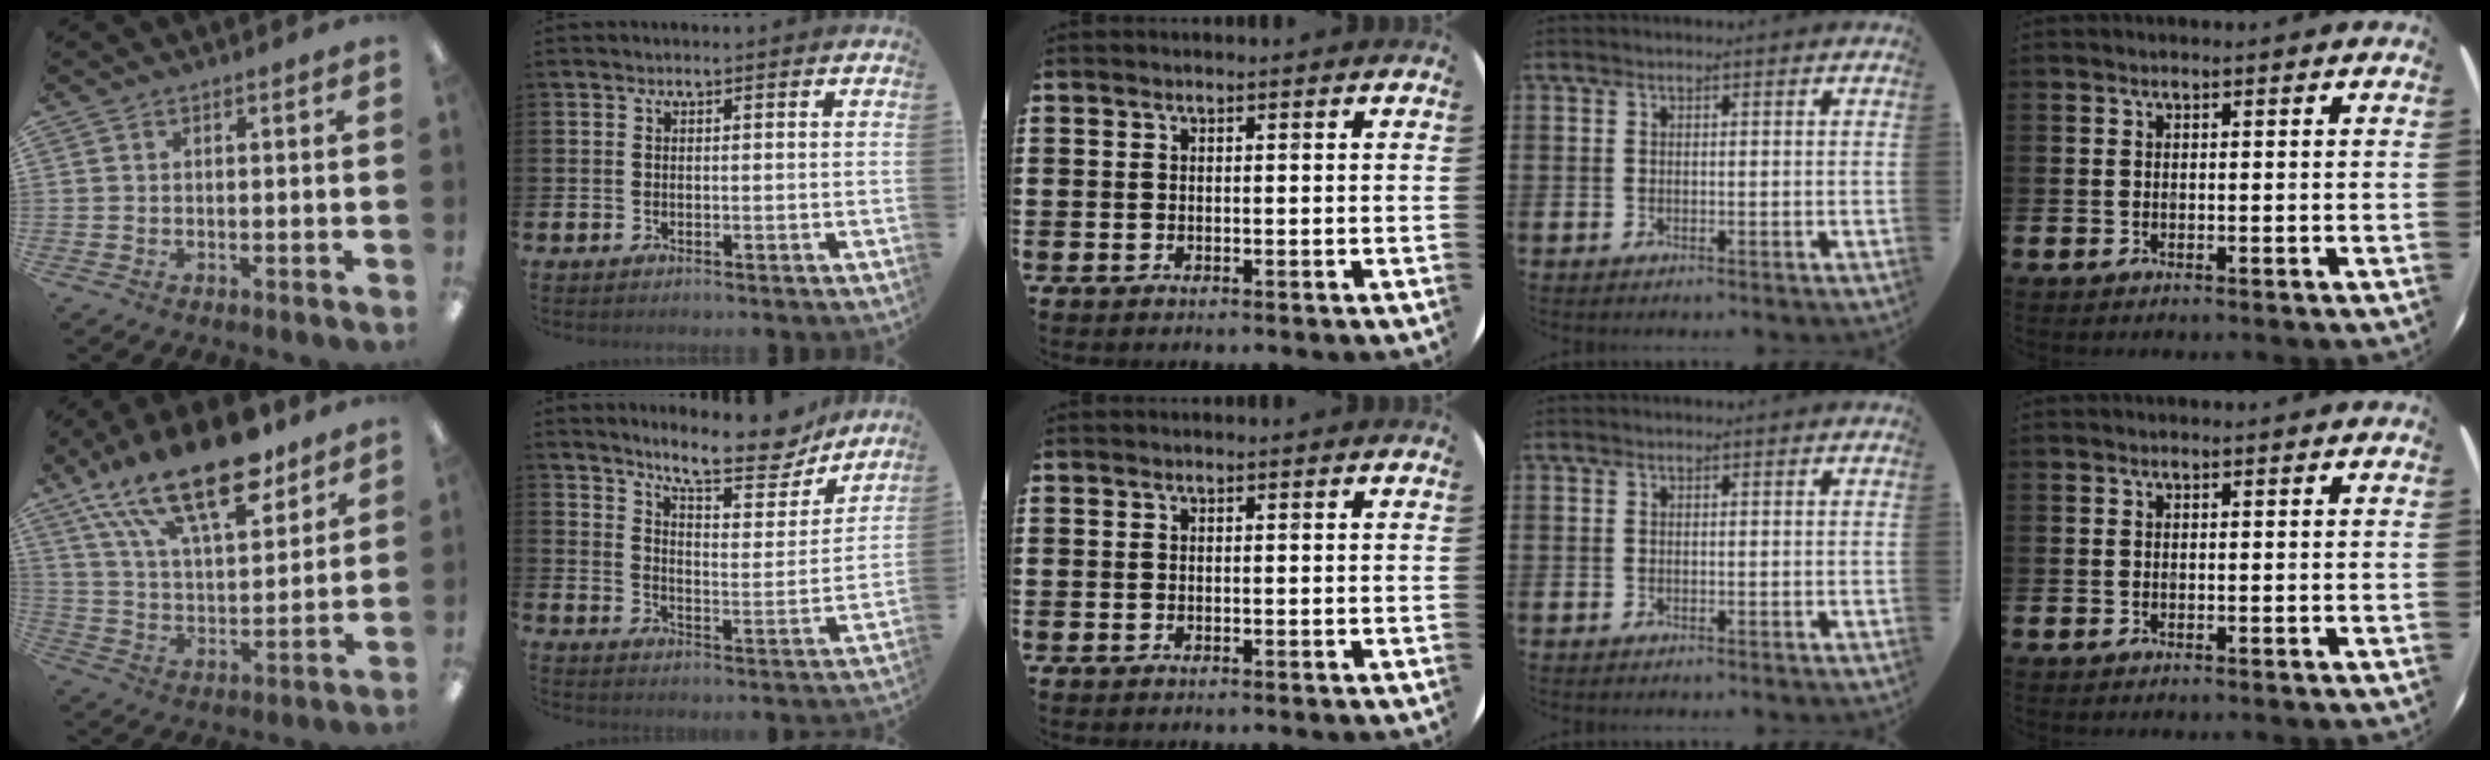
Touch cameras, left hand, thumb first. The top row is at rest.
{"thumb": {"total": 22.5, "force": [15.0, 8.9, 14.2], "torque": [-0.243, -0.076, 0.259]}, "index": {"total": 11.4, "force": [10.2, 2.4, 4.7], "torque": [-0.085, -0.065, 0.175]}}